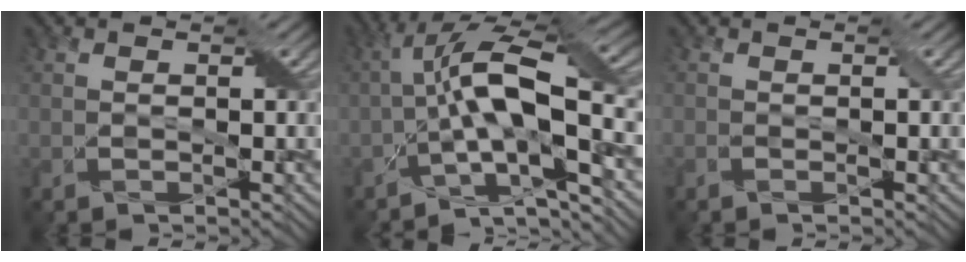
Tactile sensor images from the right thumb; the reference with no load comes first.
{"total": 13.8, "force": [-2.1, 4.7, 12.8], "torque": [-0.215, 0.016, -0.050]}
{"total": 0.0}